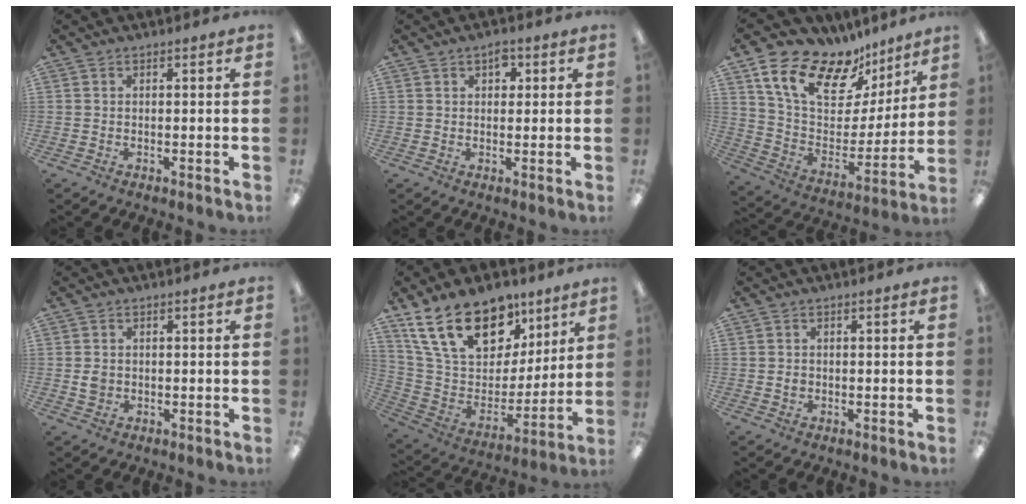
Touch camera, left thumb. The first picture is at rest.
{"total": 3.1, "force": [1.6, 2.1, 1.6], "torque": [-0.011, -0.004, 0.023]}
{"total": 19.4, "force": [13.3, 10.3, 9.6], "torque": [-0.175, -0.084, 0.240]}
{"total": 2.2, "force": [0.1, 1.9, 1.0], "torque": [-0.012, 0.002, -0.002]}
{"total": 22.6, "force": [14.2, 12.9, 12.0], "torque": [-0.219, -0.072, 0.262]}
{"total": 1.1, "force": [0.0, 1.0, 0.5], "torque": [-0.011, 0.005, 0.000]}